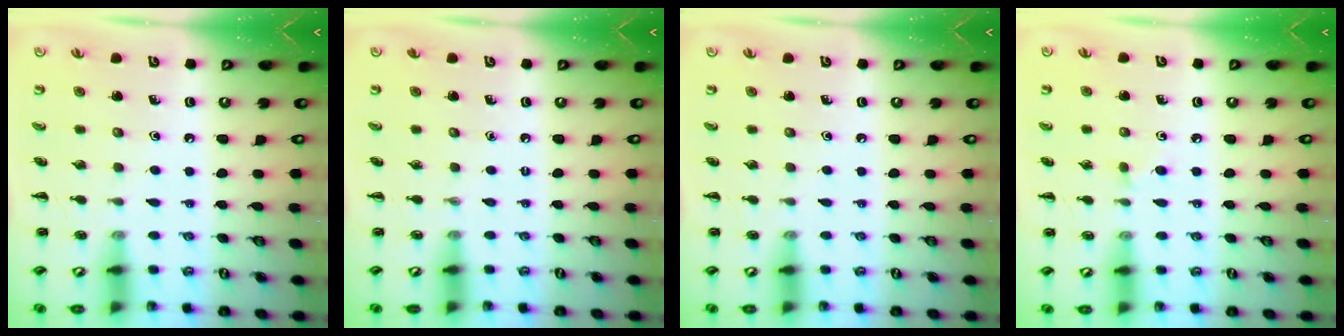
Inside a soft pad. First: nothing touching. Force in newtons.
{"total": 0.0}
{"total": 0.0}
{"total": 3.7, "press": 3.4, "slide": 1.6}